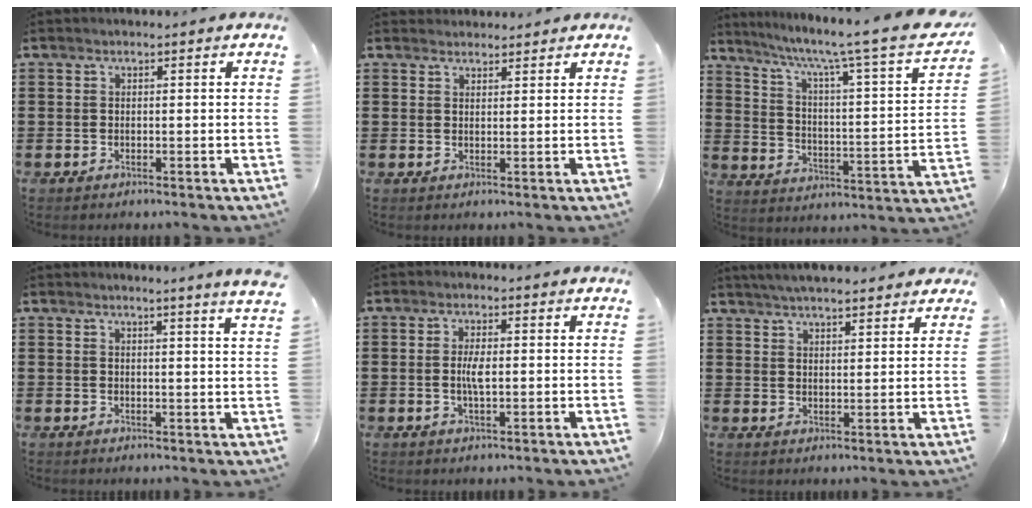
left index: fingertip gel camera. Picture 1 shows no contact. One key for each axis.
{"total": 1.9, "fx": 1.9, "fy": 0.5, "fz": 0.0, "tx": -0.005, "ty": 0.001, "tz": 0.038}
{"total": 6.9, "fx": 5.1, "fy": -0.3, "fz": 4.6, "tx": -0.108, "ty": -0.047, "tz": 0.074}
{"total": 2.7, "fx": 2.3, "fy": -1.1, "fz": 0.9, "tx": -0.022, "ty": -0.014, "tz": 0.041}
{"total": 3.3, "fx": -0.2, "fy": 1.0, "fz": 3.1, "tx": -0.064, "ty": -0.003, "tz": -0.008}
{"total": 4.4, "fx": 4.1, "fy": 0.3, "fz": 1.4, "tx": -0.039, "ty": -0.007, "tz": 0.076}